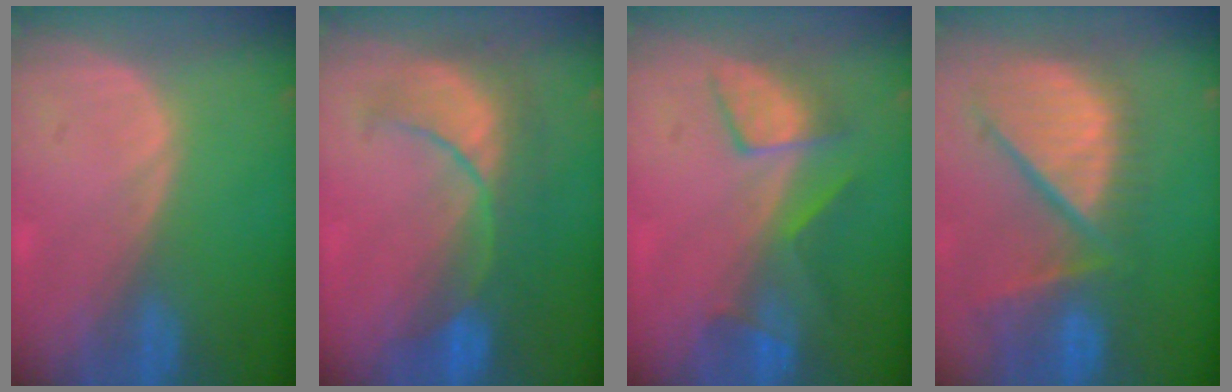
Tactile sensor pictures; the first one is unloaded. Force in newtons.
{"total": 8.4, "press": 8.3, "slide": 1.6}
{"total": 5.9, "press": 5.7, "slide": 1.1}
{"total": 12.3, "press": 10.6, "slide": 6.3}